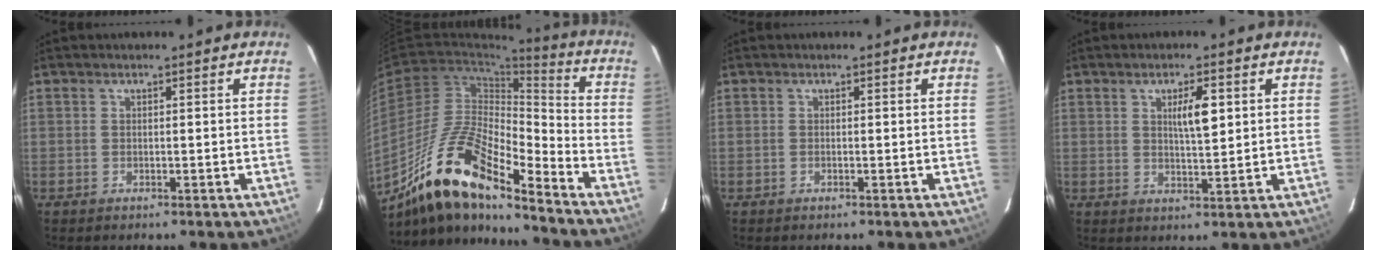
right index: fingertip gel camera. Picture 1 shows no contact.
{"total": 17.3, "force": [-12.9, 3.9, 10.8], "torque": [-0.198, 0.008, -0.233]}
{"total": 0.0}
{"total": 4.5, "force": [1.4, 0.9, 4.2], "torque": [-0.071, 0.001, 0.025]}